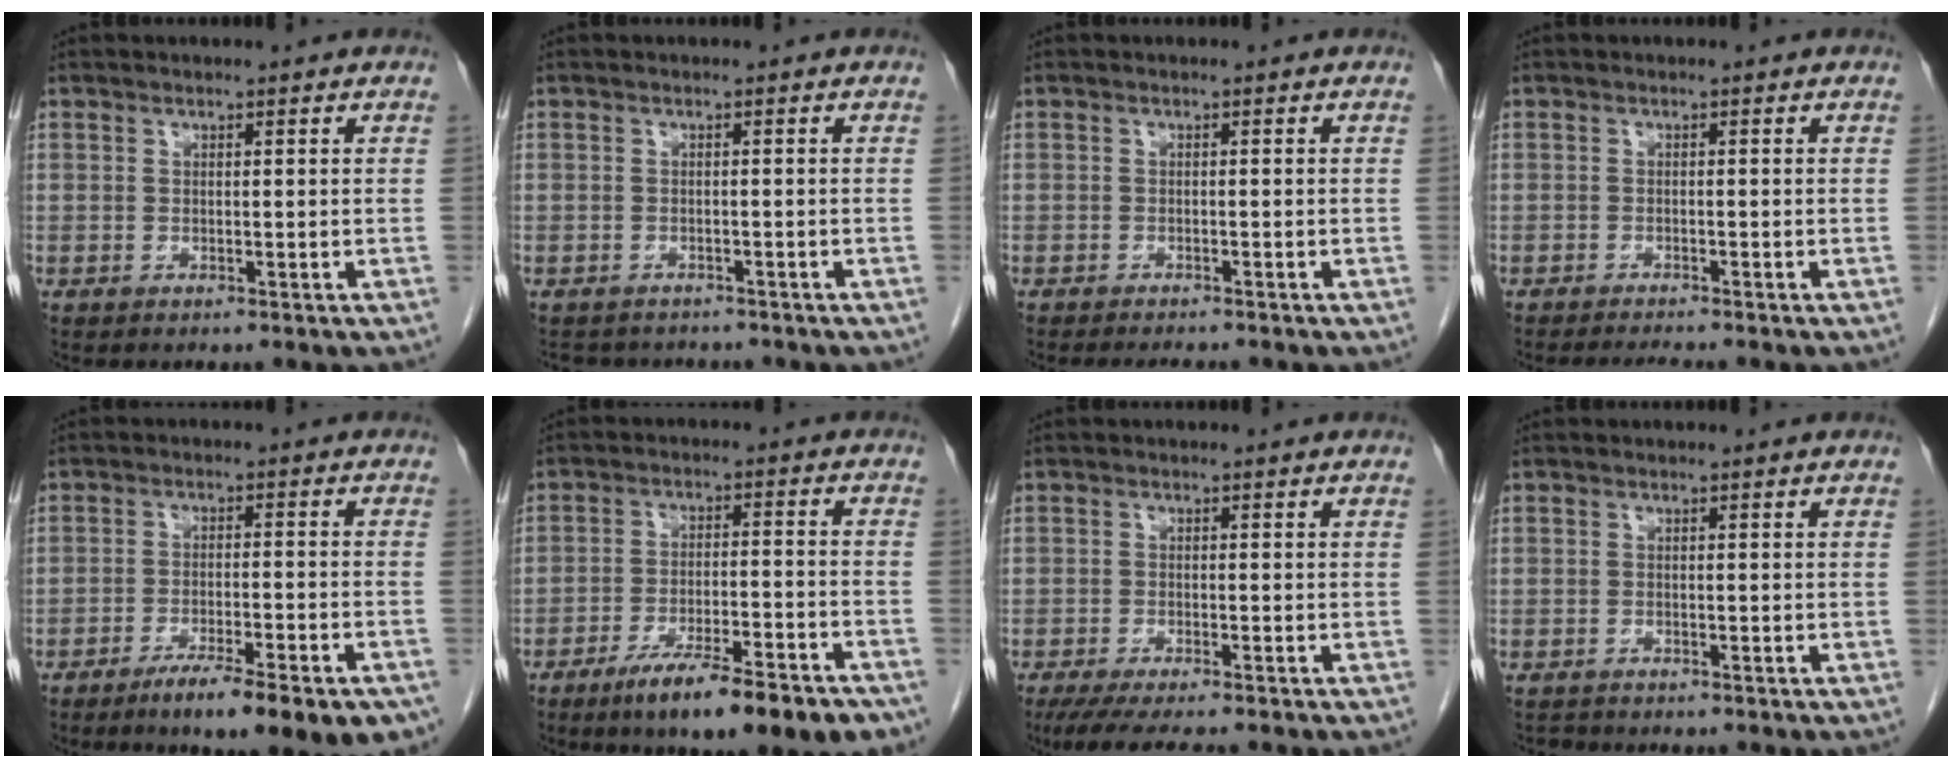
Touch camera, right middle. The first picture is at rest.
{"total": 5.0, "force": [-4.6, 1.9, 0.7], "torque": [-0.011, 0.000, -0.058]}
{"total": 3.4, "force": [-3.1, 0.3, 1.3], "torque": [-0.018, -0.009, -0.043]}
{"total": 2.8, "force": [-2.5, -0.5, 1.0], "torque": [-0.020, -0.012, -0.040]}
{"total": 13.3, "force": [-9.2, 2.2, 9.4], "torque": [-0.087, -0.008, -0.132]}
{"total": 14.9, "force": [-10.6, 2.4, 10.3], "torque": [-0.122, -0.010, -0.160]}
{"total": 7.1, "force": [-5.9, 0.4, 3.9], "torque": [-0.058, -0.020, -0.093]}
{"total": 0.7, "force": [-0.7, 0.0, -0.1], "torque": [-0.007, -0.006, -0.013]}